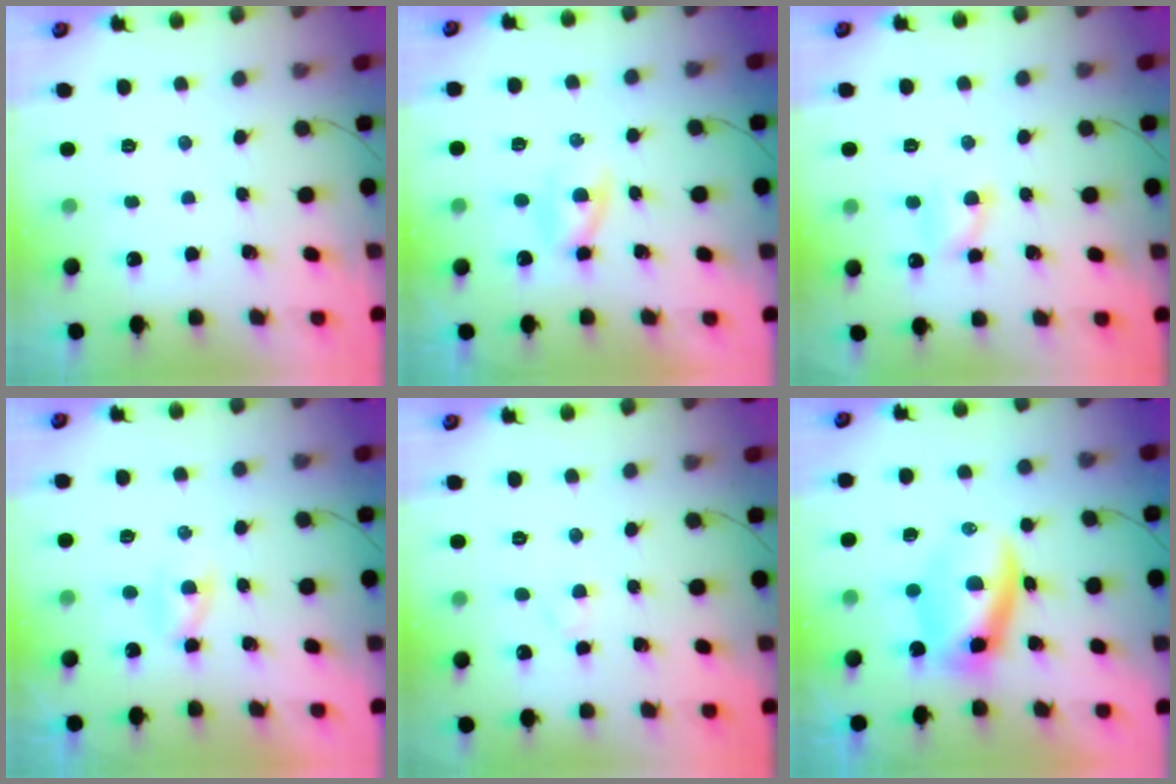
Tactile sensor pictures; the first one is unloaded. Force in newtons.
{"total": 2.3, "press": 2.2, "slide": 0.8}
{"total": 5.7, "press": 5.7, "slide": 0.7}
{"total": 1.4, "press": 1.3, "slide": 0.7}
{"total": 1.8, "press": 1.6, "slide": 0.8}
{"total": 7.4, "press": 7.1, "slide": 2.0}